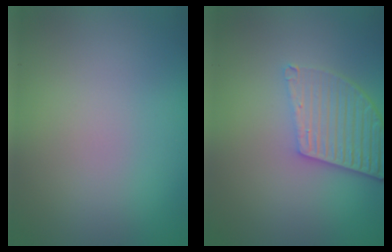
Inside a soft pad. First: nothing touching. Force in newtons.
{"total": 5.1, "press": 3.8, "slide": 3.4}